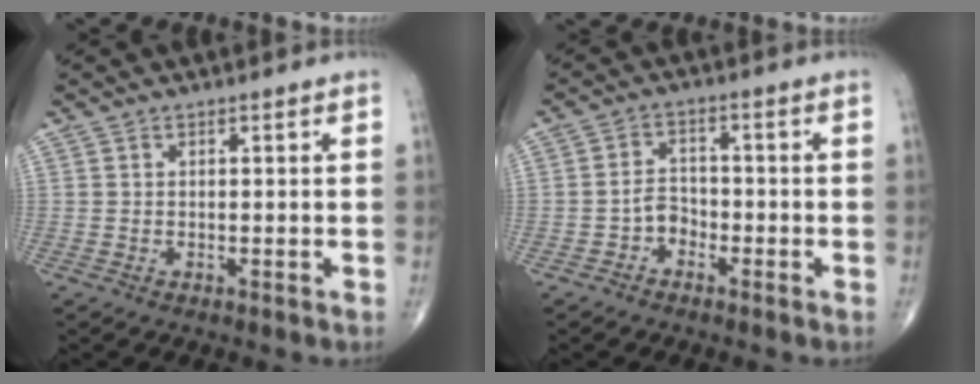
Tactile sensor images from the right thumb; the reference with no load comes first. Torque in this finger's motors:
{"motor_torque": [-0.33, 0.23, 0.33, -0.09, 0.00]}